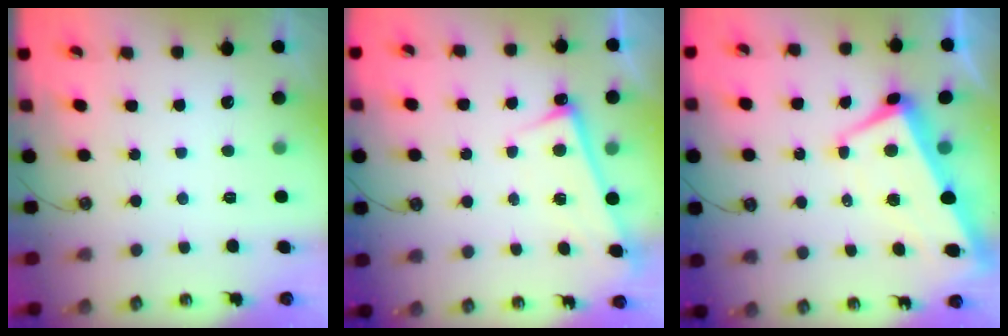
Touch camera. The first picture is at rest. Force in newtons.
{"total": 2.9, "press": 2.8, "slide": 0.3}
{"total": 1.6, "press": 0.9, "slide": 1.3}